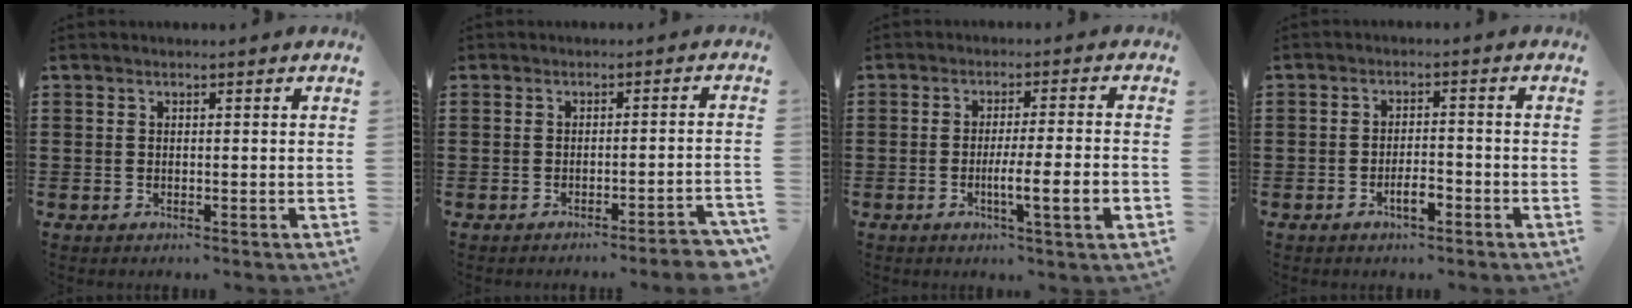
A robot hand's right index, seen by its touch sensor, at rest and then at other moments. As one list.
[{"total": 2.8, "force": [-2.5, -0.3, 1.3], "torque": [-0.021, -0.005, -0.050]}, {"total": 6.0, "force": [-1.8, 0.0, 5.7], "torque": [-0.094, -0.011, -0.031]}, {"total": 3.3, "force": [-1.9, 1.2, 2.4], "torque": [-0.042, 0.004, -0.034]}]